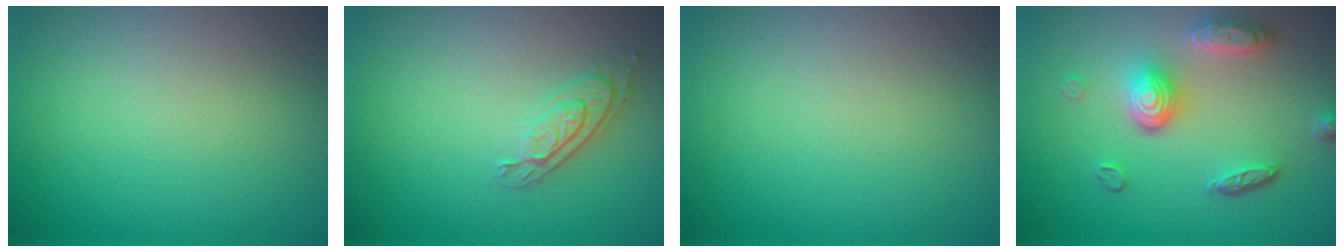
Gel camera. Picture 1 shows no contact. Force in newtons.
{"total": 2.9, "press": 2.2, "slide": 1.9}
{"total": 0.0}
{"total": 5.2, "press": 3.8, "slide": 3.6}